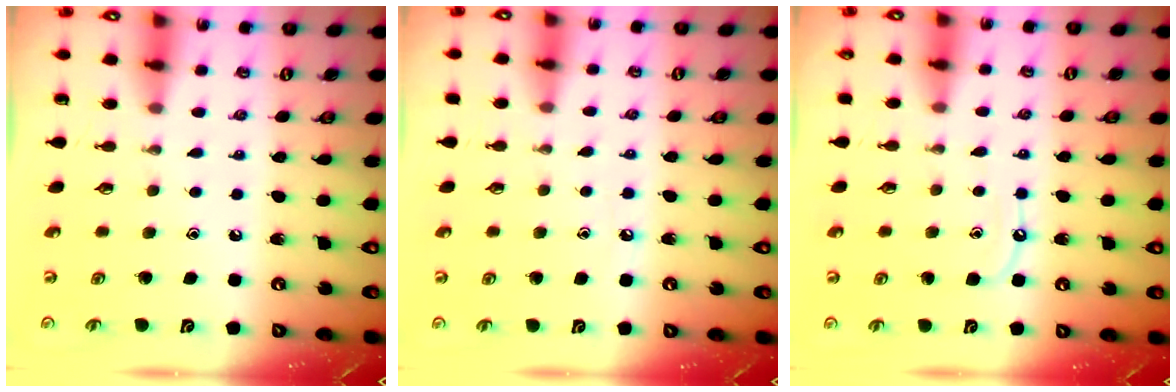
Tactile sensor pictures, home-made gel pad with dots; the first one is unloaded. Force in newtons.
{"total": 4.0, "press": 4.0, "slide": 0.6}
{"total": 6.8, "press": 6.8, "slide": 0.7}